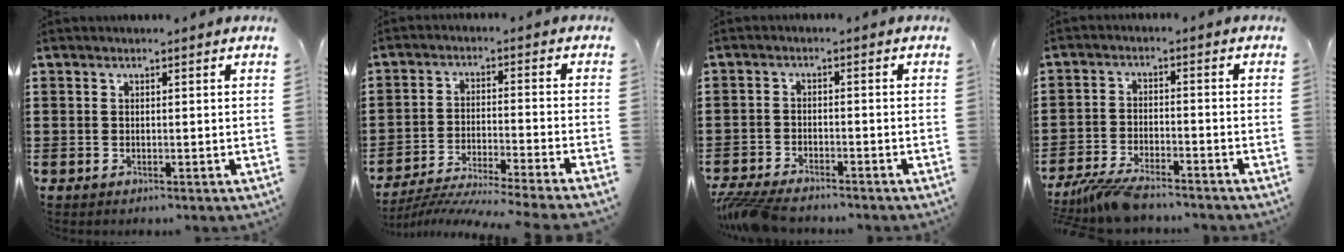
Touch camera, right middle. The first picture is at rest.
{"total": 5.4, "force": [-5.0, -0.5, 1.8], "torque": [-0.037, -0.019, -0.103]}
{"total": 4.2, "force": [-3.9, 0.5, 1.3], "torque": [-0.042, -0.008, -0.084]}
{"total": 5.9, "force": [-5.2, 1.0, 2.5], "torque": [-0.065, -0.005, -0.104]}